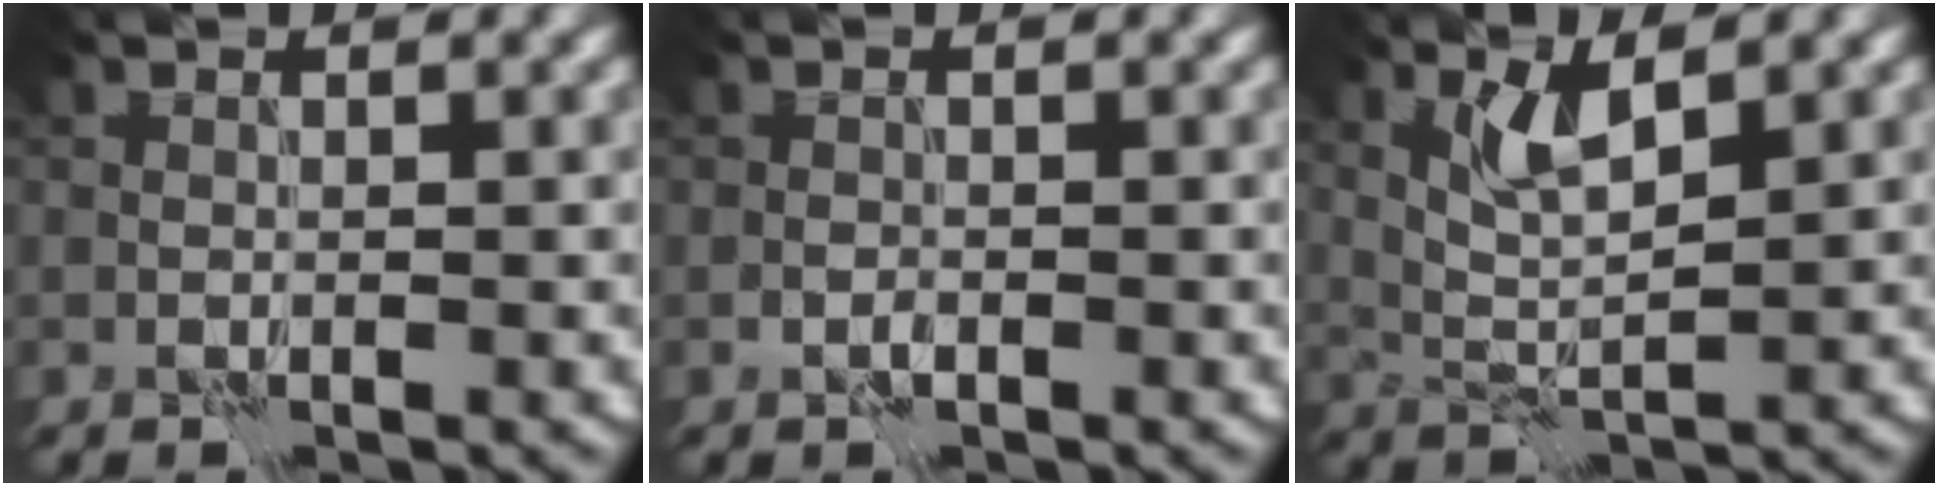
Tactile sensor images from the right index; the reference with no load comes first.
{"total": 0.6, "force": [-0.5, 0.3, 0.4], "torque": [-0.007, 0.003, -0.009]}
{"total": 3.0, "force": [1.7, 0.5, 2.5], "torque": [-0.055, -0.006, 0.038]}